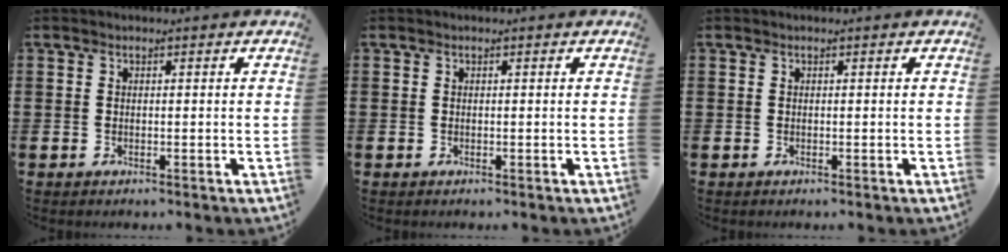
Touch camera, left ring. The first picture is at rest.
{"total": 0.0}
{"total": 0.0}